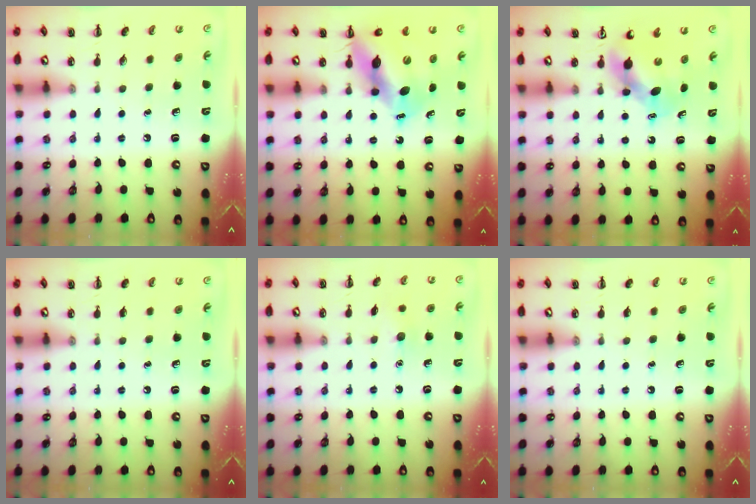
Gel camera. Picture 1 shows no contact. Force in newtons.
{"total": 11.2, "press": 10.8, "slide": 3.2}
{"total": 5.5, "press": 5.4, "slide": 0.6}
{"total": 0.0}
{"total": 5.6, "press": 5.4, "slide": 1.5}
{"total": 0.0}